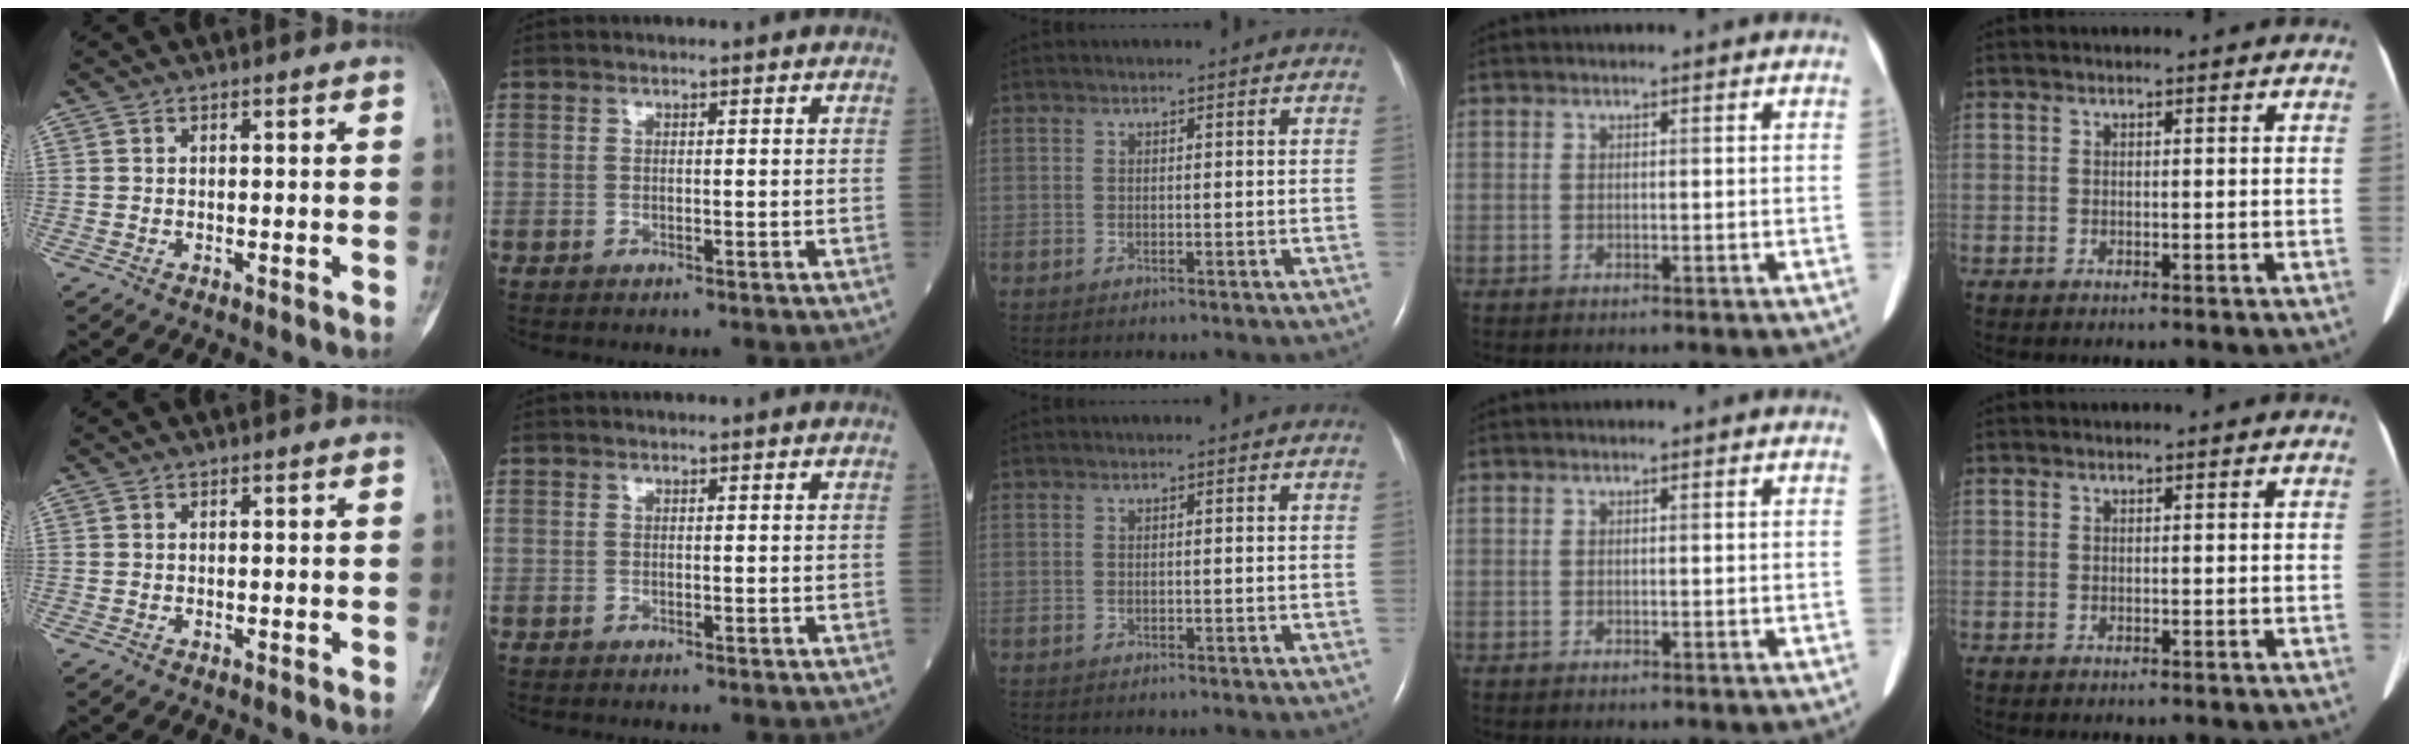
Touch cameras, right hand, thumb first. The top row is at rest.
{}